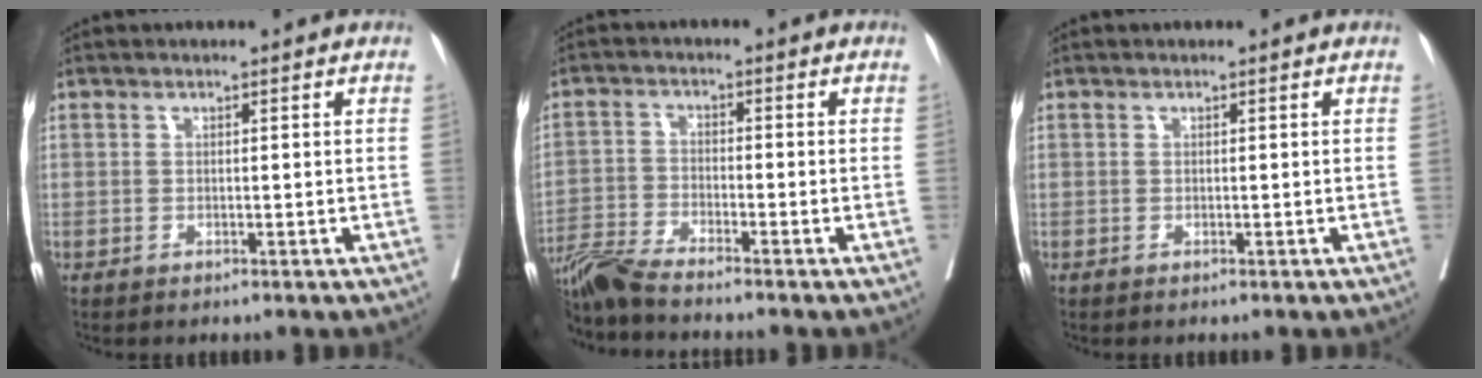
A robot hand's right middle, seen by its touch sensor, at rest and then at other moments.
{"total": 6.9, "force": [-6.3, -0.9, 2.8], "torque": [-0.051, -0.022, -0.123]}
{"total": 0.0}